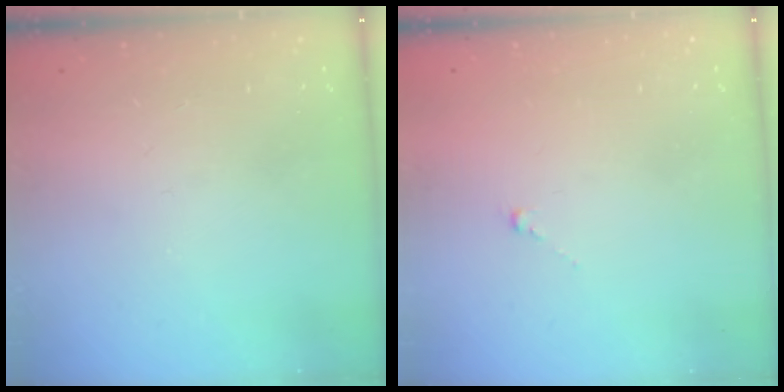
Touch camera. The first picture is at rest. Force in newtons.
{"total": 0.0}